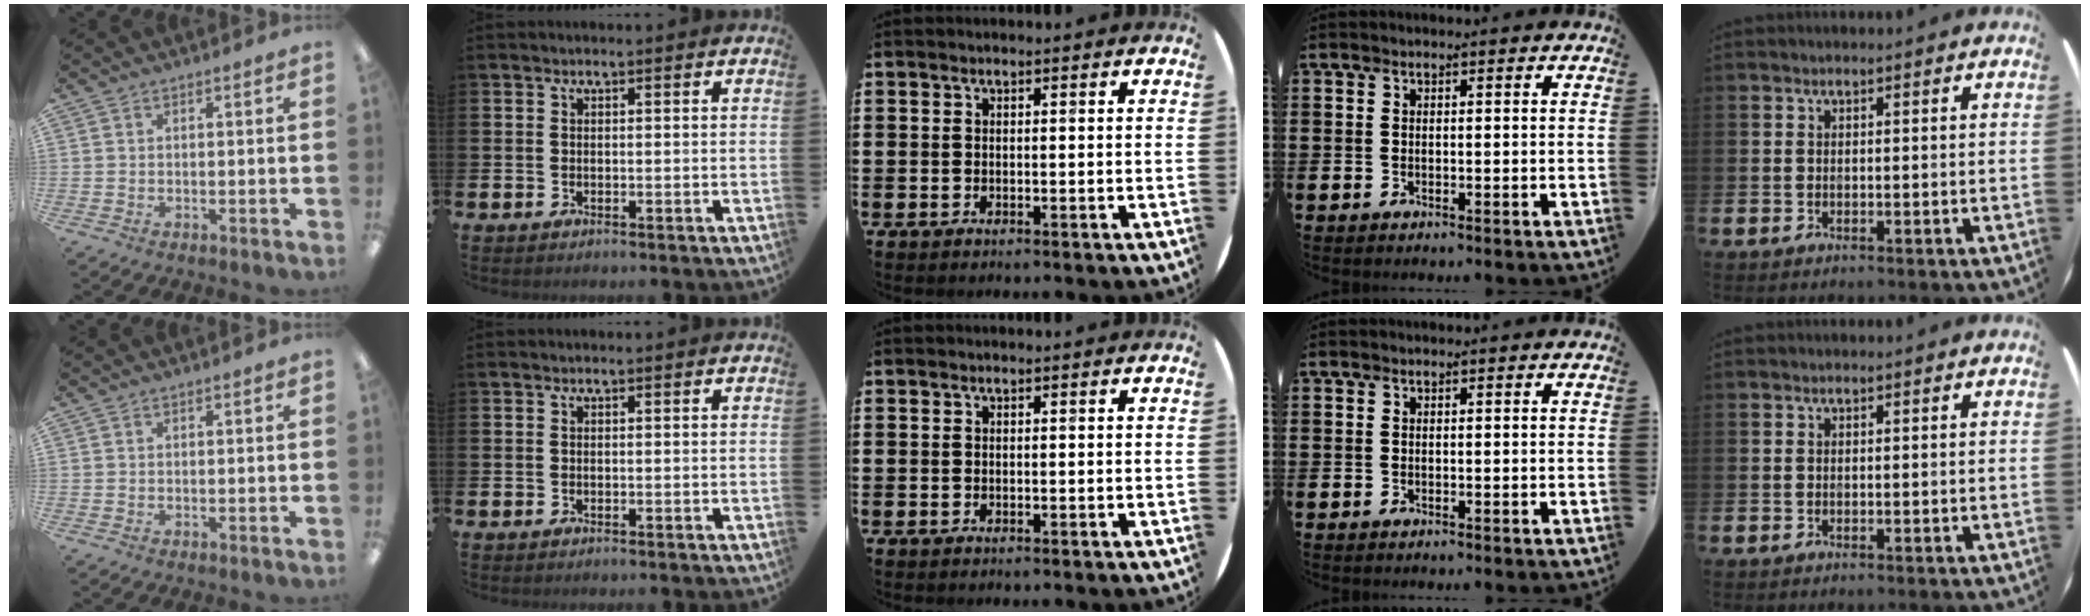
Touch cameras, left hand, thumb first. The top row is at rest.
{}